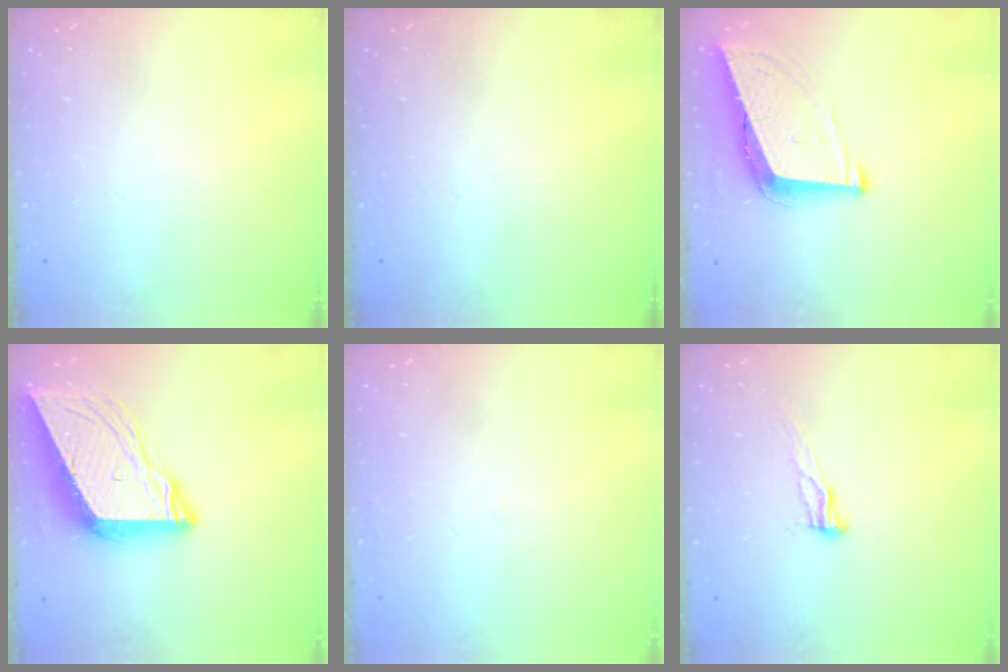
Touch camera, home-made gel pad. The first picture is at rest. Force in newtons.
{"total": 0.0}
{"total": 9.2, "press": 8.7, "slide": 2.9}
{"total": 9.3, "press": 9.2, "slide": 0.8}
{"total": 1.5, "press": 1.5, "slide": 0.1}
{"total": 8.6, "press": 8.2, "slide": 2.5}